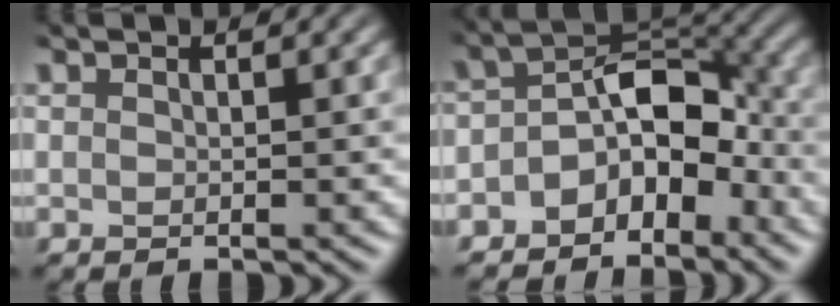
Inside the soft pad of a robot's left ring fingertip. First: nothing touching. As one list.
[{"total": 5.3, "force": [-3.7, 2.8, 2.5], "torque": [-0.031, 0.008, -0.063]}]